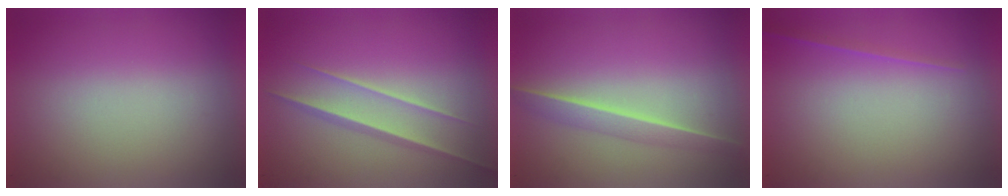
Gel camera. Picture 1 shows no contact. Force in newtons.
{"total": 1.5}
{"total": 1.7}
{"total": 1.1}